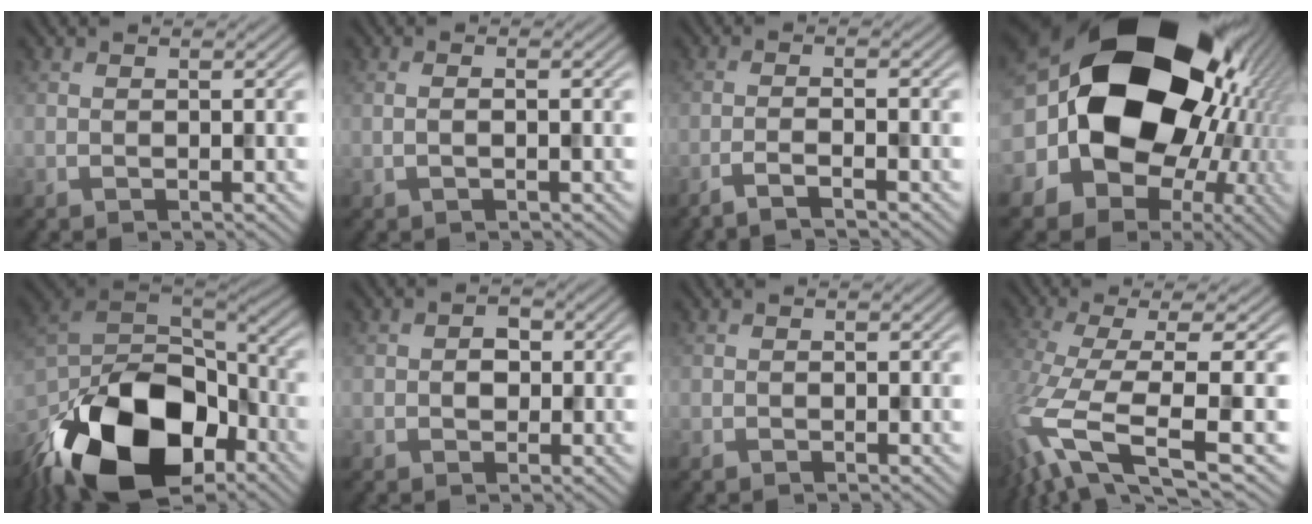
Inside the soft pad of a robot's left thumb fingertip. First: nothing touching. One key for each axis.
{"total": 1.1, "fx": -0.1, "fy": 0.1, "fz": 1.1, "tx": -0.023, "ty": 0.003, "tz": -0.006}
{"total": 3.0, "fx": -2.1, "fy": 0.2, "fz": 2.2, "tx": -0.026, "ty": 0.007, "tz": -0.058}
{"total": 22.9, "fx": 2.5, "fy": 17.0, "fz": 15.1, "tx": -0.277, "ty": -0.045, "tz": 0.069}
{"total": 19.4, "fx": -10.5, "fy": 10.4, "fz": 12.6, "tx": -0.274, "ty": -0.040, "tz": -0.182}
{"total": 1.9, "fx": 0.0, "fy": 1.6, "fz": 1.1, "tx": -0.020, "ty": -0.002, "tz": -0.003}
{"total": 0.0}
{"total": 11.2, "fx": -2.0, "fy": 3.1, "fz": 10.5, "tx": -0.222, "ty": -0.015, "tz": -0.029}